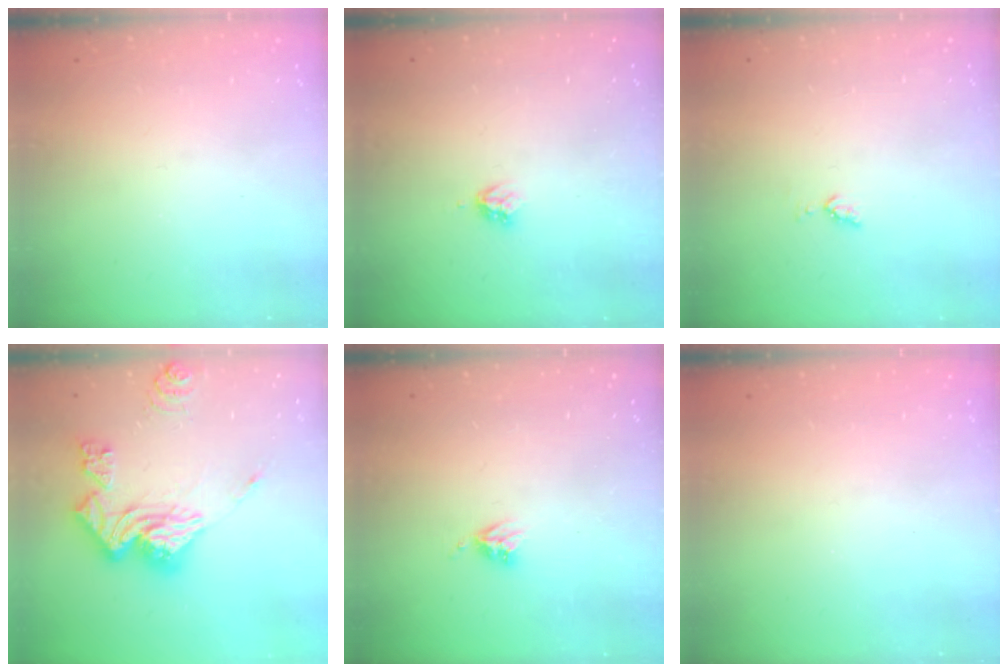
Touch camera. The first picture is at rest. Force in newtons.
{"total": 3.2, "press": 3.1, "slide": 0.5}
{"total": 3.3, "press": 3.2, "slide": 0.7}
{"total": 18.6, "press": 18.5, "slide": 1.8}
{"total": 5.2, "press": 5.2, "slide": 0.6}
{"total": 0.0}